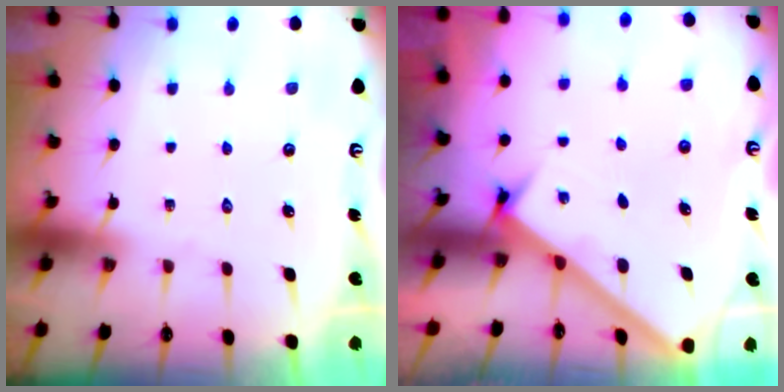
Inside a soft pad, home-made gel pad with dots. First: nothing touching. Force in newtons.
{"total": 2.7, "press": 2.6, "slide": 0.3}